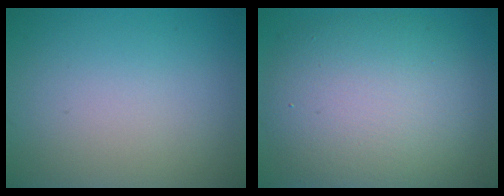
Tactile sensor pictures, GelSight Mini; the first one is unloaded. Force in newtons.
{"total": 9.9, "press": 9.9, "slide": 0.7}